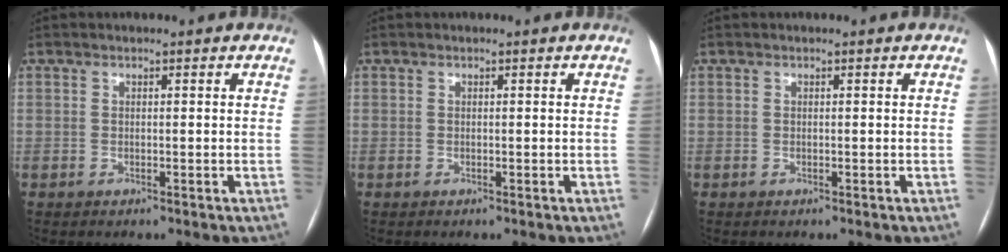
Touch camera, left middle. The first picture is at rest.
{"total": 0.0}
{"total": 0.0}